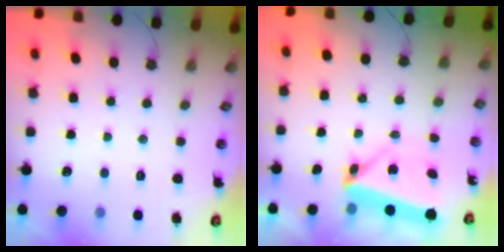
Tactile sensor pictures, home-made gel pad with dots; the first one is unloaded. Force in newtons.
{"total": 5.9, "press": 5.7, "slide": 1.4}